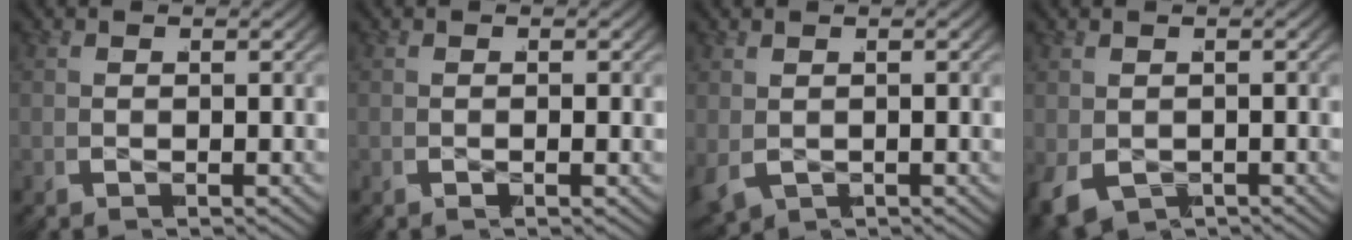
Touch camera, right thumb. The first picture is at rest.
{"total": 0.0}
{"total": 1.3, "force": [-0.1, 1.3, 0.1], "torque": [-0.012, -0.004, 0.008]}
{"total": 3.0, "force": [-1.4, 2.4, 1.0], "torque": [-0.032, -0.016, -0.010]}